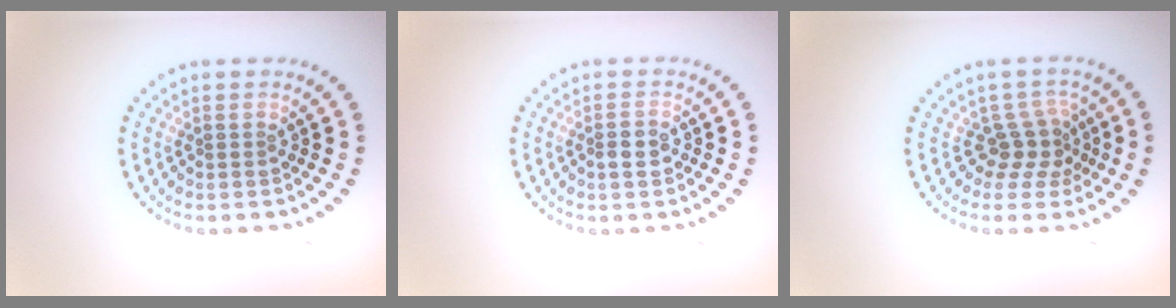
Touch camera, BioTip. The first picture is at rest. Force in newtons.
{"total": 1.4, "press": 1.4, "slide": 0.2}
{"total": 2.9, "press": 2.1, "slide": 2.0}